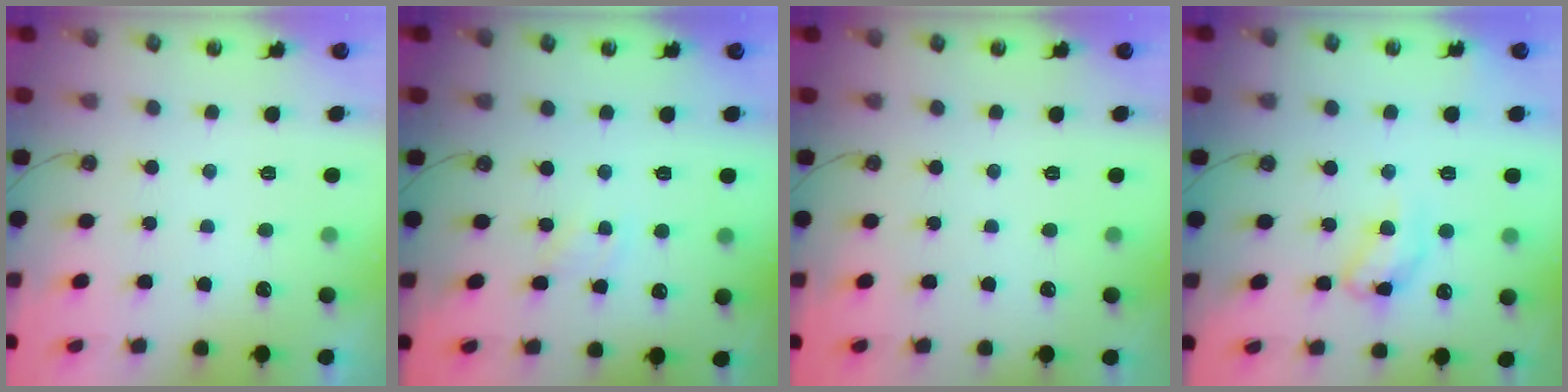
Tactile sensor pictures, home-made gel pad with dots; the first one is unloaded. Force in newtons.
{"total": 1.9, "press": 1.9, "slide": 0.4}
{"total": 0.0}
{"total": 12.8, "press": 12.8, "slide": 1.0}